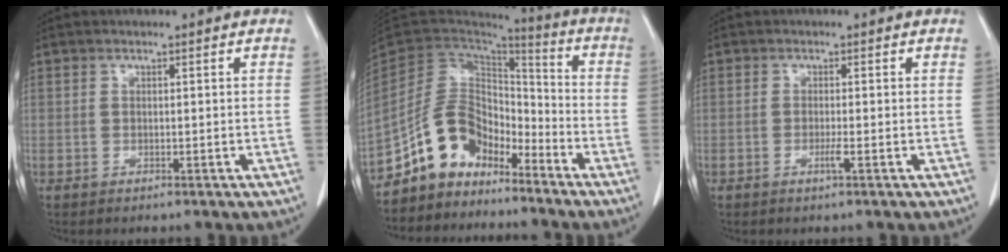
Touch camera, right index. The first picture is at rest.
{"total": 11.2, "force": [-8.6, 6.2, 3.7], "torque": [-0.071, 0.051, -0.162]}
{"total": 1.3, "force": [-0.6, -0.2, 1.1], "torque": [-0.027, -0.002, -0.008]}